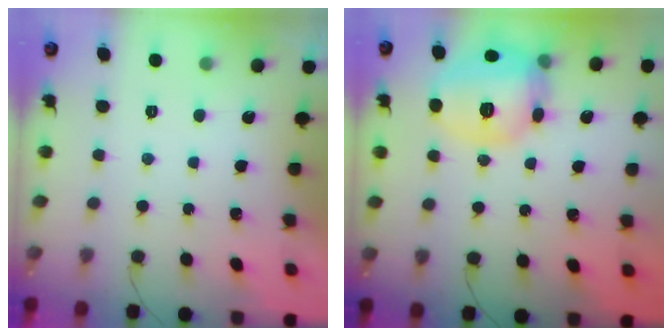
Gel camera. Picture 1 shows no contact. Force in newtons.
{"total": 17.7, "press": 17.6, "slide": 1.4}